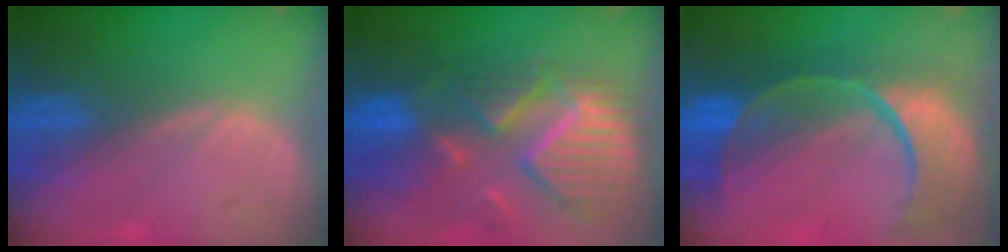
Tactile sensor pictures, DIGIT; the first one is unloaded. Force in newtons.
{"total": 12.2, "press": 10.6, "slide": 6.0}
{"total": 13.2, "press": 10.7, "slide": 7.9}